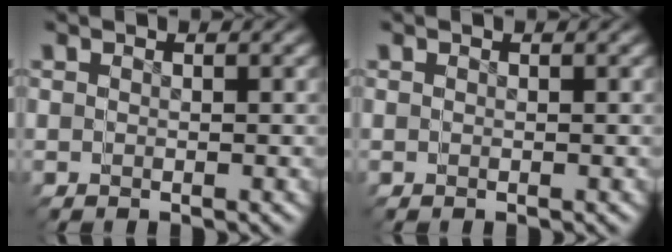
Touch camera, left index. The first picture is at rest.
{"total": 0.0}